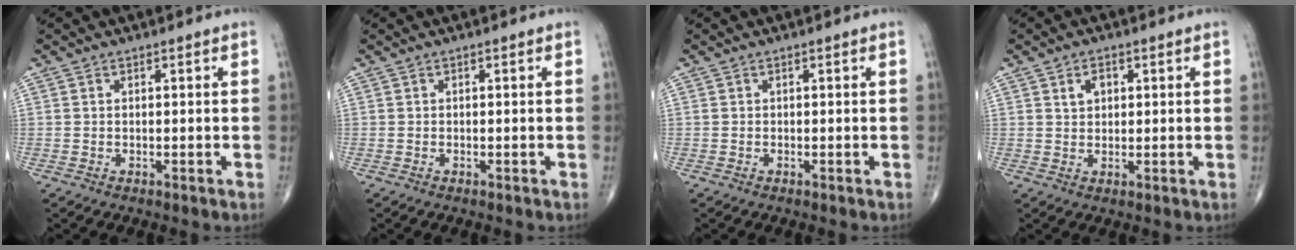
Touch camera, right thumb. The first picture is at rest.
{"total": 0.0}
{"total": 0.0}
{"total": 3.0, "force": [1.2, 2.0, 1.9], "torque": [-0.023, -0.002, 0.023]}